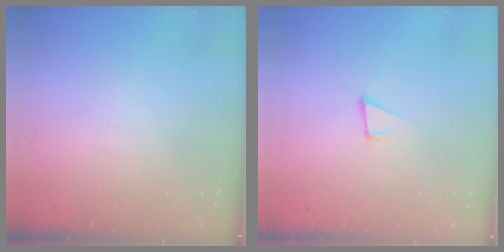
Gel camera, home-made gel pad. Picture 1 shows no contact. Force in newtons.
{"total": 4.9, "press": 3.9, "slide": 3.0}